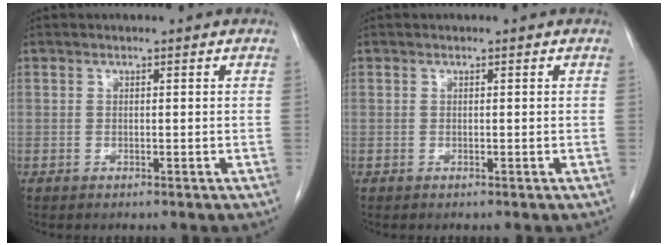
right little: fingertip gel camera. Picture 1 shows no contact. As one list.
[{"total": 0.0}]